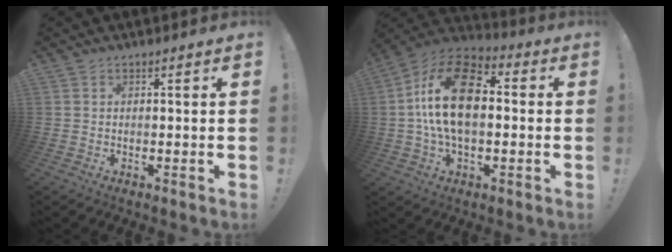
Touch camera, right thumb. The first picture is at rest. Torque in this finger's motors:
{"motor_torque": [1.88, 3.13, 0.63, -0.13, 0.20]}